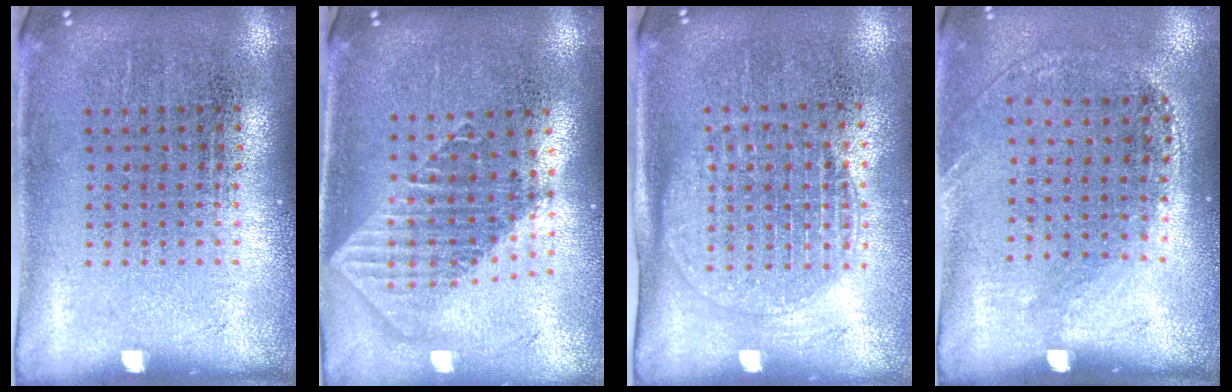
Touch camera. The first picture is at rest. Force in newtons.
{"total": 1.8, "press": 1.5, "slide": 1.0}
{"total": 1.5, "press": 1.3, "slide": 0.8}
{"total": 1.3, "press": 1.0, "slide": 0.9}